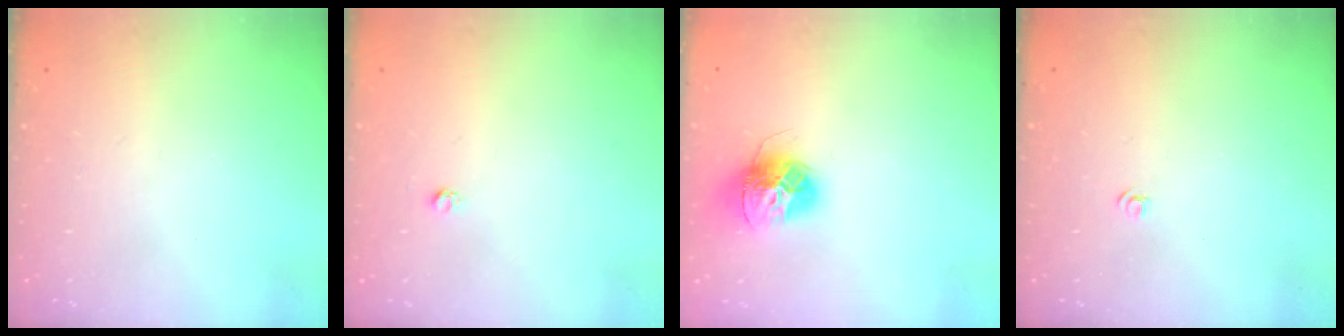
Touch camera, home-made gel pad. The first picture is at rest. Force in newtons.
{"total": 2.7, "press": 2.7, "slide": 0.3}
{"total": 15.2, "press": 15.2, "slide": 1.4}
{"total": 3.2, "press": 3.2, "slide": 0.4}